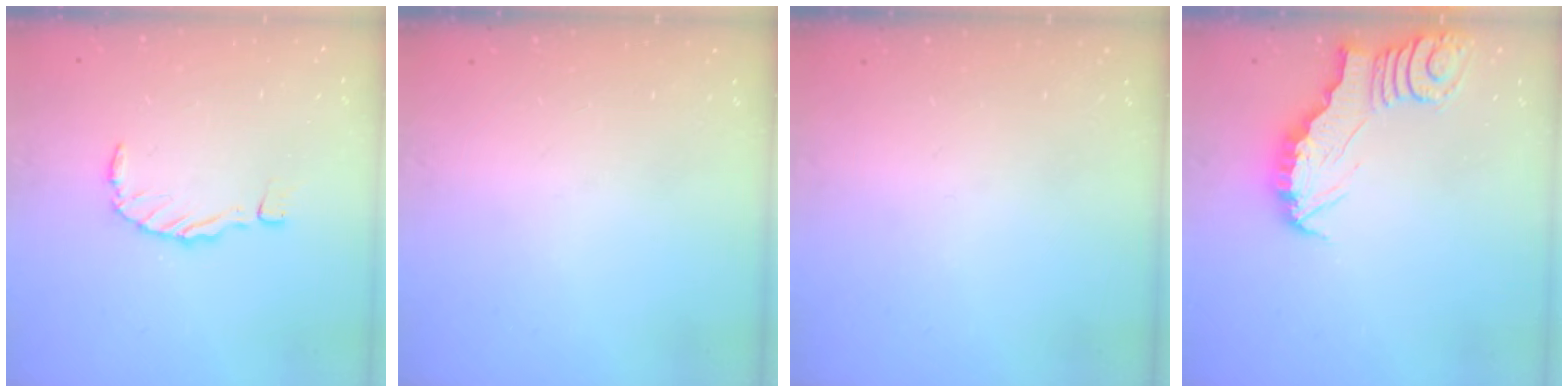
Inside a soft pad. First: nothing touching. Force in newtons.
{"total": 0.0}
{"total": 0.0}
{"total": 2.8, "press": 2.8, "slide": 0.1}